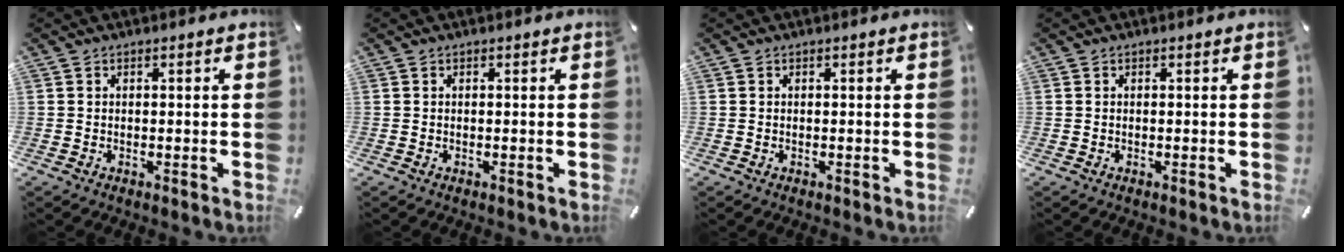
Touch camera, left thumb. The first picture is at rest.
{"total": 0.0}
{"total": 0.0}
{"total": 0.0}